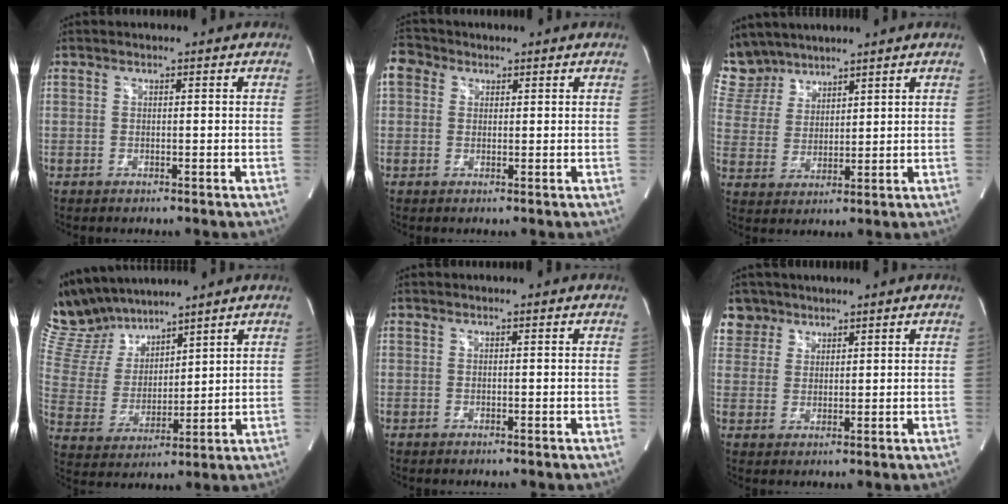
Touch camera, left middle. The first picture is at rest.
{"total": 4.2, "force": [1.8, 3.5, 1.5], "torque": [-0.040, 0.023, 0.035]}
{"total": 8.7, "force": [7.8, 3.7, 0.7], "torque": [-0.027, 0.014, 0.171]}
{"total": 12.2, "force": [11.2, 3.6, 3.1], "torque": [-0.084, 0.019, 0.231]}
{"total": 0.0}
{"total": 5.1, "force": [3.8, 3.5, -0.4], "torque": [0.015, 0.006, 0.074]}